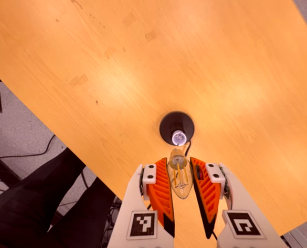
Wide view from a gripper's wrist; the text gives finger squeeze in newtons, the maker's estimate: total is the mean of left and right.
{"total": 13.4, "left": 14.0, "right": 12.7}